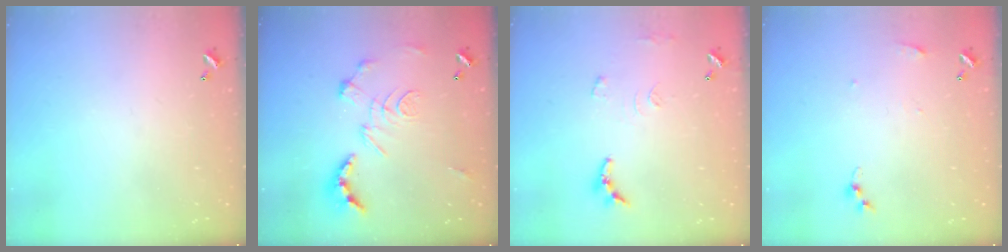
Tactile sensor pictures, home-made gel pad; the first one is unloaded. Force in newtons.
{"total": 2.9, "press": 2.3, "slide": 1.7}
{"total": 8.7, "press": 8.7, "slide": 0.6}
{"total": 3.8, "press": 3.8, "slide": 0.5}